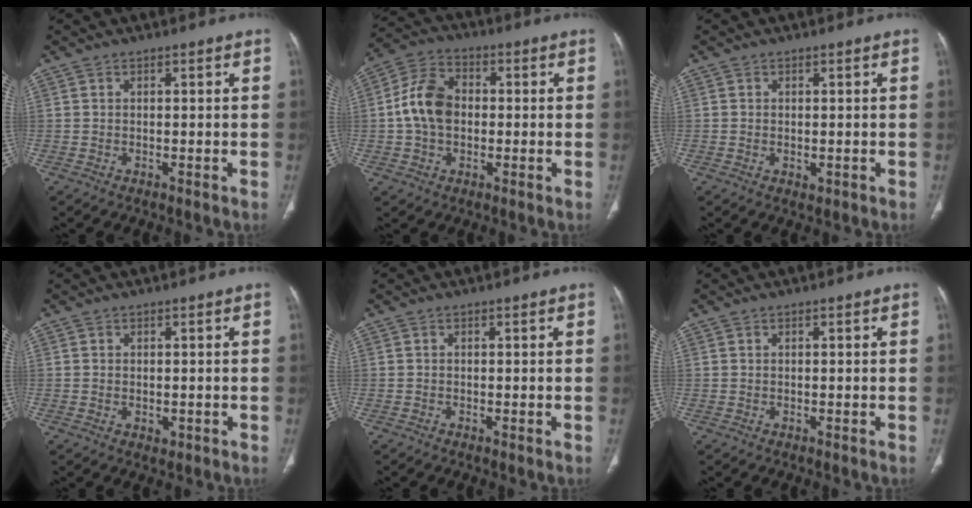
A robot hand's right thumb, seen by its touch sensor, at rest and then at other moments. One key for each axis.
{"total": 10.2, "fx": -0.1, "fy": 7.3, "fz": 7.1, "tx": -0.125, "ty": 0.024, "tz": -0.011}
{"total": 1.2, "fx": -0.2, "fy": 0.9, "fz": 0.8, "tx": -0.015, "ty": -0.003, "tz": 0.000}
{"total": 1.6, "fx": -0.3, "fy": 1.2, "fz": 1.0, "tx": -0.013, "ty": -0.002, "tz": 0.000}
{"total": 0.0}
{"total": 0.0}